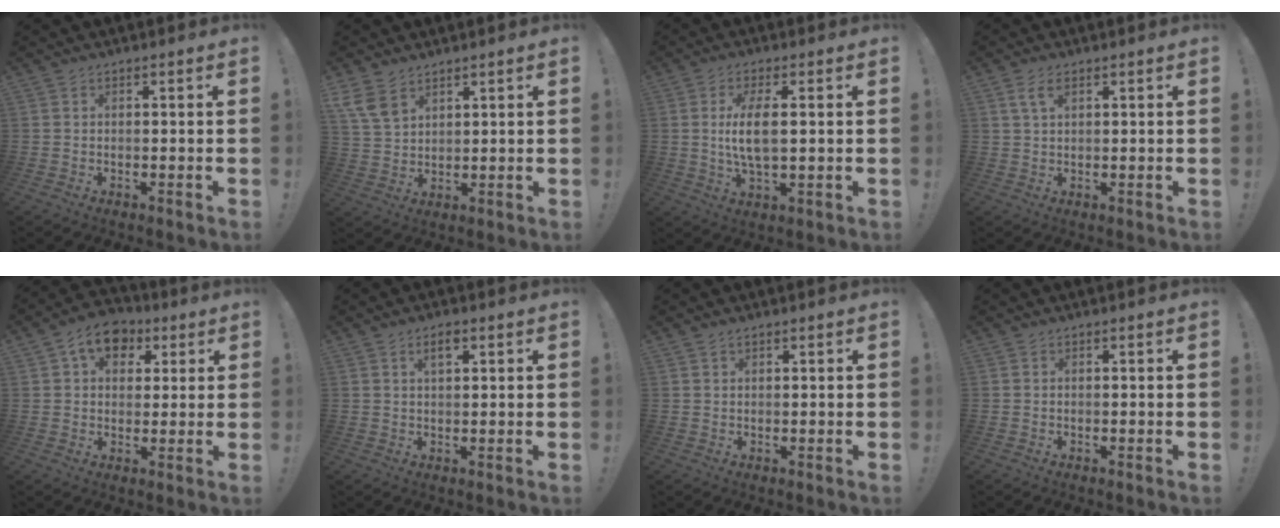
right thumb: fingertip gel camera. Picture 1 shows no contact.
{"total": 7.8, "force": [5.3, 4.5, 3.6], "torque": [-0.069, -0.021, 0.108]}
{"total": 8.2, "force": [0.6, 2.6, 7.7], "torque": [-0.135, -0.009, 0.005]}
{"total": 3.9, "force": [1.9, 1.7, 3.0], "torque": [-0.049, -0.003, 0.032]}
{"total": 9.9, "force": [4.2, 7.2, 5.4], "torque": [-0.075, -0.010, 0.080]}
{"total": 3.4, "force": [1.6, 1.5, 2.5], "torque": [-0.031, -0.003, 0.023]}
{"total": 0.9, "force": [0.8, 0.3, 0.4], "torque": [-0.009, 0.000, 0.016]}
{"total": 0.0}